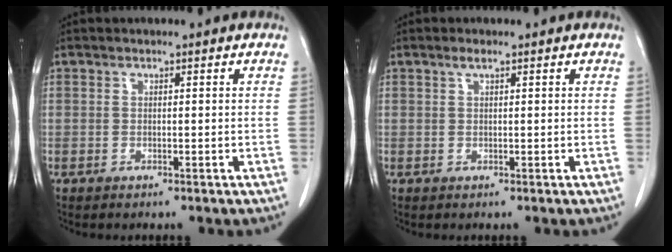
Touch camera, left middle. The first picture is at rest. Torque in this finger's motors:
{"motor_torque": [0.39, -0.34, -0.09, 0.00]}